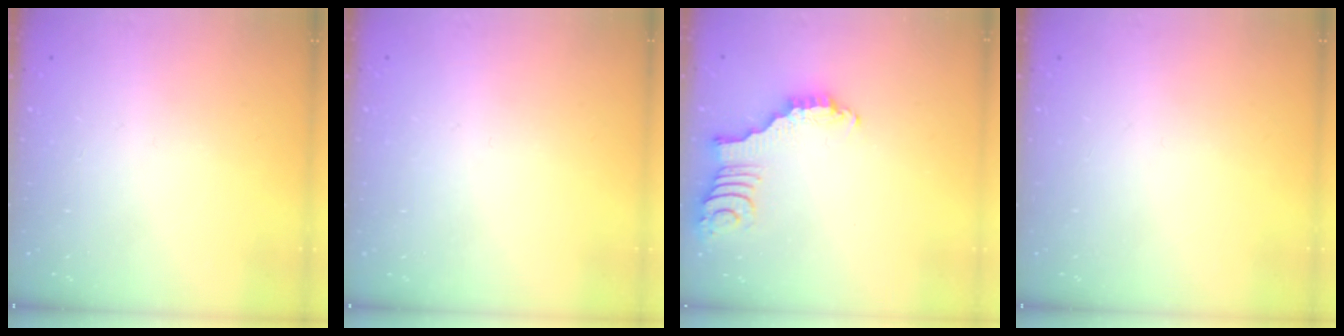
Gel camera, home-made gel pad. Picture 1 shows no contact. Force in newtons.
{"total": 0.0}
{"total": 2.9, "press": 2.9, "slide": 0.4}
{"total": 0.0}